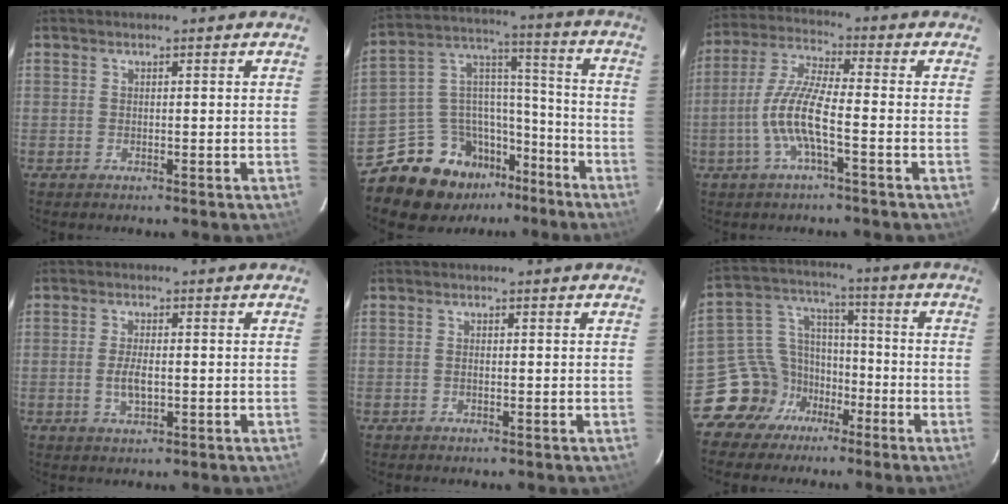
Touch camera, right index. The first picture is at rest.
{"total": 16.0, "force": [-11.7, 9.7, 5.1], "torque": [-0.110, 0.061, -0.183]}
{"total": 9.5, "force": [-3.0, 1.4, 8.9], "torque": [-0.196, 0.004, -0.060]}
{"total": 4.1, "force": [-0.6, 1.7, 3.6], "torque": [-0.072, -0.002, -0.010]}
{"total": 0.6, "force": [-0.2, 0.4, 0.5], "torque": [-0.010, 0.002, -0.004]}
{"total": 10.8, "force": [-6.6, 8.3, 1.8], "torque": [-0.049, 0.054, -0.115]}